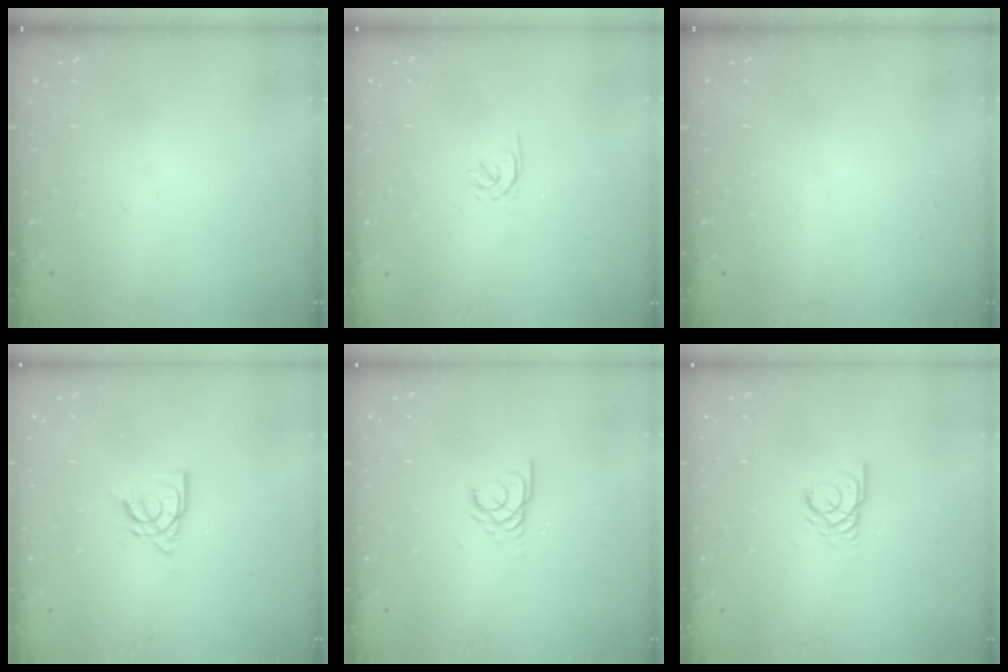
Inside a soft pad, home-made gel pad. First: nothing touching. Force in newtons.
{"total": 0.5, "press": 0.3, "slide": 0.4}
{"total": 0.0}
{"total": 8.3, "press": 8.3, "slide": 1.0}
{"total": 3.0, "press": 3.0, "slide": 0.3}
{"total": 2.7, "press": 2.7, "slide": 0.2}